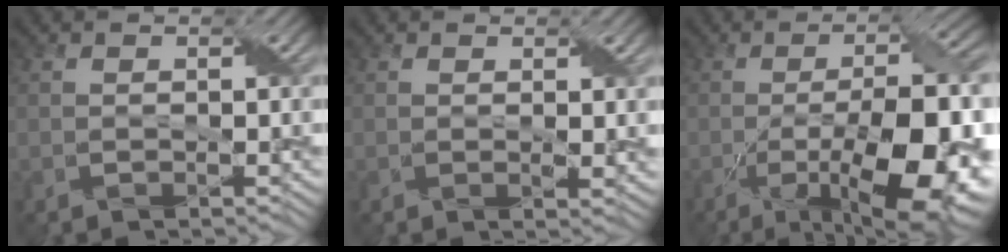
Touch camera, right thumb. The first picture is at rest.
{"total": 1.8, "force": [0.6, 0.3, 1.6], "torque": [-0.029, -0.003, 0.012]}
{"total": 16.9, "force": [-6.1, 5.2, 14.8], "torque": [-0.223, -0.006, -0.087]}